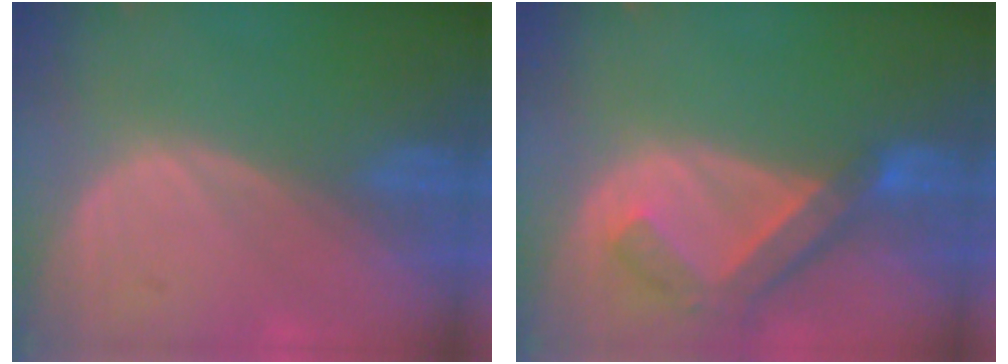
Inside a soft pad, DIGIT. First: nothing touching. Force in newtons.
{"total": 7.0, "press": 6.1, "slide": 3.4}